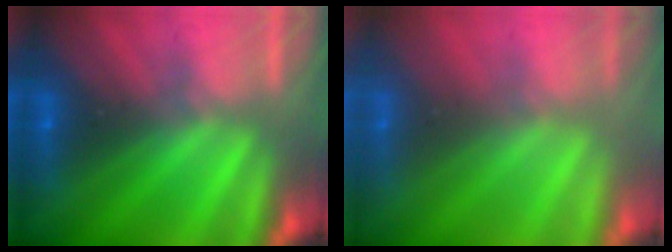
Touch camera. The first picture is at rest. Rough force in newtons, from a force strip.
{"total": 2.7}